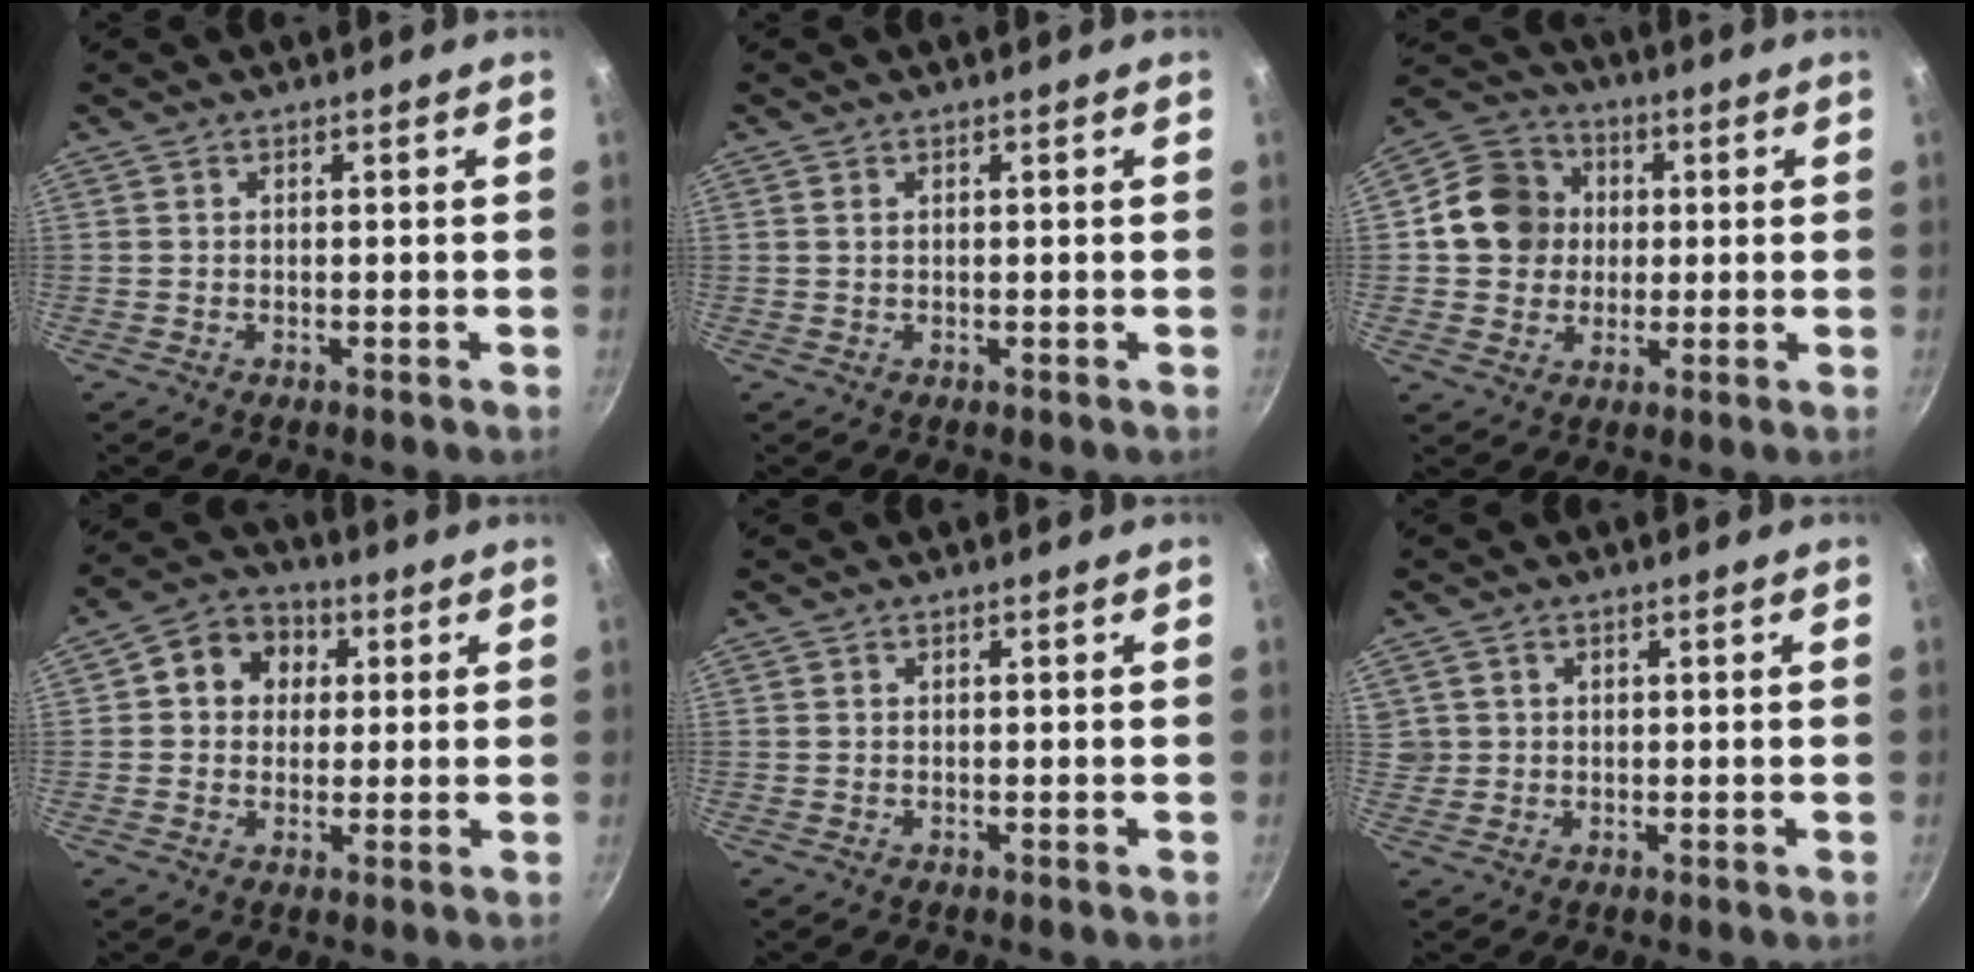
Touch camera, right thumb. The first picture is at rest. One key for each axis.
{"total": 0.6, "fx": 0.3, "fy": 0.3, "fz": 0.3, "tx": -0.007, "ty": 0.001, "tz": 0.006}
{"total": 11.6, "fx": 1.1, "fy": 10.5, "fz": 4.9, "tx": -0.055, "ty": 0.020, "tz": 0.006}
{"total": 9.2, "fx": 2.2, "fy": 7.8, "fz": 4.2, "tx": -0.036, "ty": 0.011, "tz": 0.019}
{"total": 0.0}
{"total": 2.2, "fx": 0.6, "fy": 2.0, "fz": 0.5, "tx": 0.003, "ty": 0.010, "tz": 0.015}